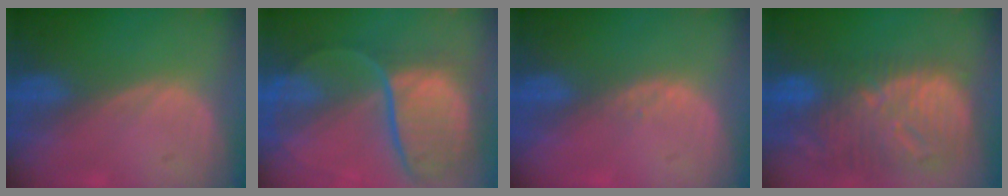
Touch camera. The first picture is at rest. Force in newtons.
{"total": 12.0, "press": 9.9, "slide": 6.7}
{"total": 1.1, "press": 0.8, "slide": 0.7}
{"total": 13.0, "press": 11.3, "slide": 6.4}